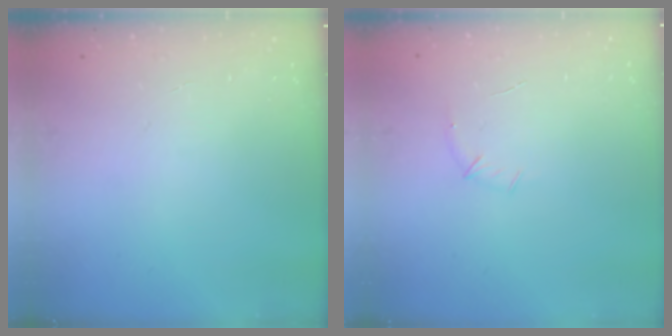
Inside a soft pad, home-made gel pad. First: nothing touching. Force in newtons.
{"total": 5.0, "press": 4.8, "slide": 1.4}